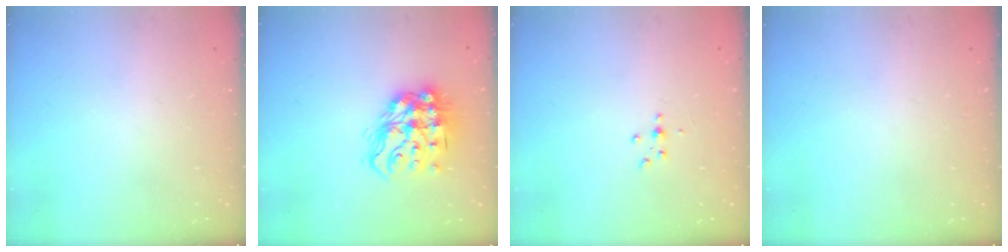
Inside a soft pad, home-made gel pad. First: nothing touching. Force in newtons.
{"total": 16.7, "press": 16.6, "slide": 1.7}
{"total": 2.9, "press": 2.9, "slide": 0.4}
{"total": 0.0}